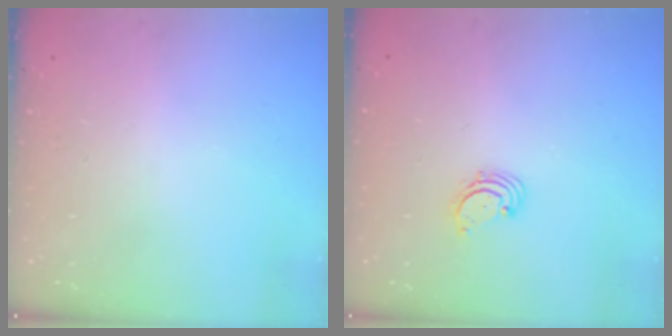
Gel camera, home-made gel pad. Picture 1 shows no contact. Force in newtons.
{"total": 1.7, "press": 1.7, "slide": 0.2}